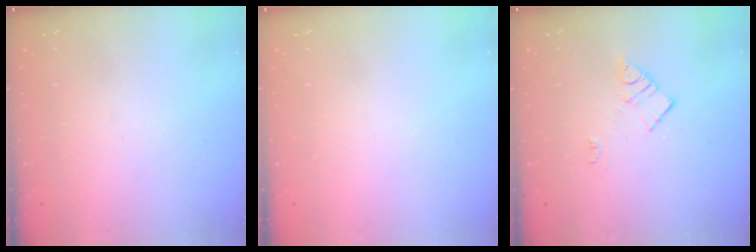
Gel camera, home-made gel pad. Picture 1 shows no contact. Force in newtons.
{"total": 0.0}
{"total": 8.5, "press": 8.5, "slide": 0.6}